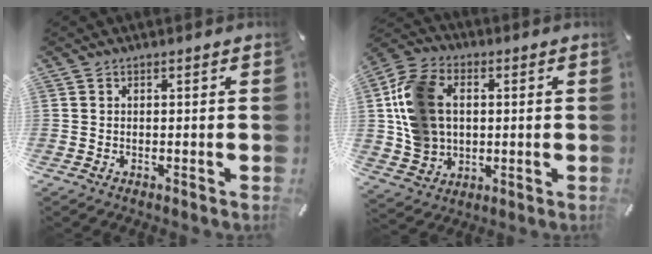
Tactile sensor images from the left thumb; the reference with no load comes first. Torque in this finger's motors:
{"motor_torque": [0.99, 1.07, 1.97, -0.21, 0.77]}